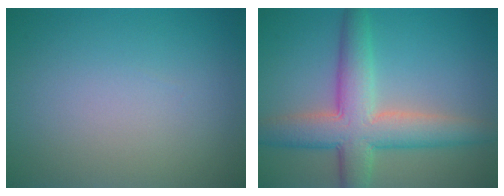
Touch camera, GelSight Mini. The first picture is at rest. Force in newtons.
{"total": 7.2, "press": 7.2, "slide": 0.1}